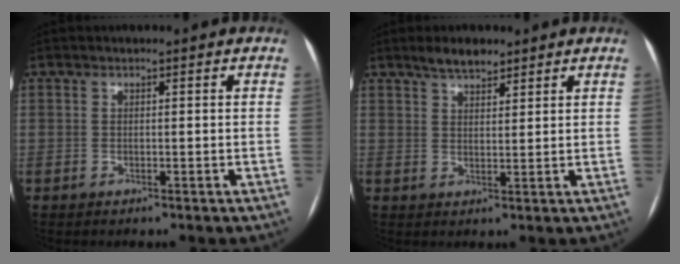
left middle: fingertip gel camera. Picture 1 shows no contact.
{"total": 4.0, "force": [3.2, 1.4, 1.9], "torque": [-0.038, 0.006, 0.057]}